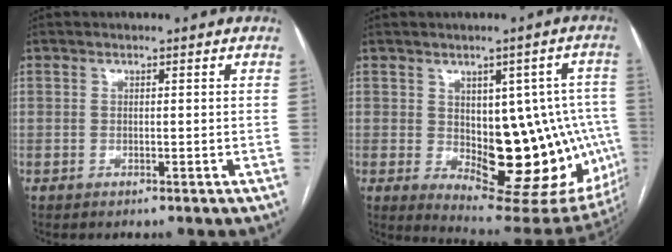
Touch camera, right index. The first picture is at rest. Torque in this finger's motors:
{"motor_torque": [2.00, -0.05, 0.50, 0.07]}